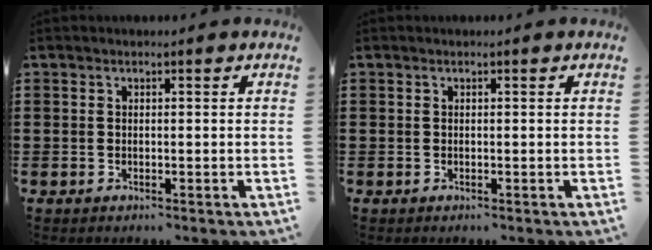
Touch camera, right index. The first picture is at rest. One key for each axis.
{"total": 0.0}